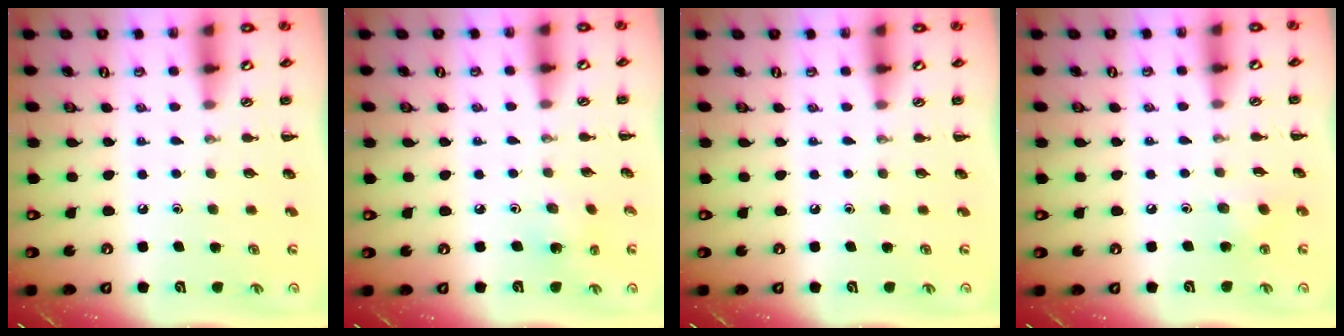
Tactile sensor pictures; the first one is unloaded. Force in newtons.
{"total": 2.6, "press": 2.5, "slide": 0.8}
{"total": 0.0}
{"total": 3.6, "press": 3.4, "slide": 1.2}